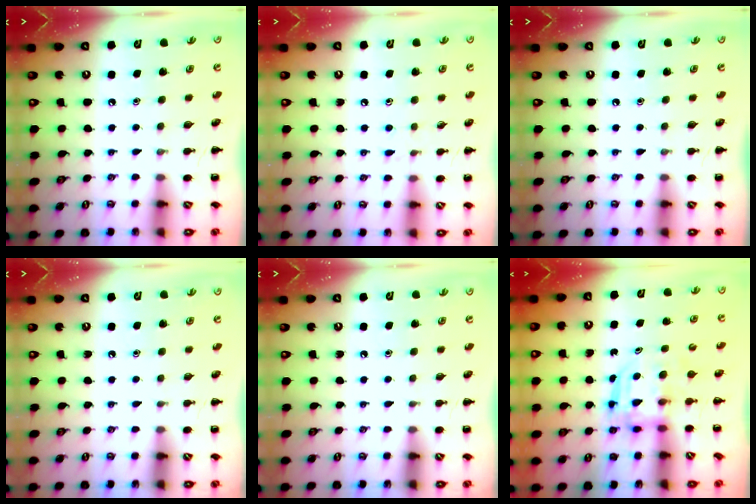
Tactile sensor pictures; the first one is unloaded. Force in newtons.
{"total": 5.4, "press": 5.1, "slide": 1.7}
{"total": 0.0}
{"total": 0.6, "press": 0.6, "slide": 0.2}
{"total": 0.6, "press": 0.6, "slide": 0.2}
{"total": 3.0, "press": 3.0, "slide": 0.2}